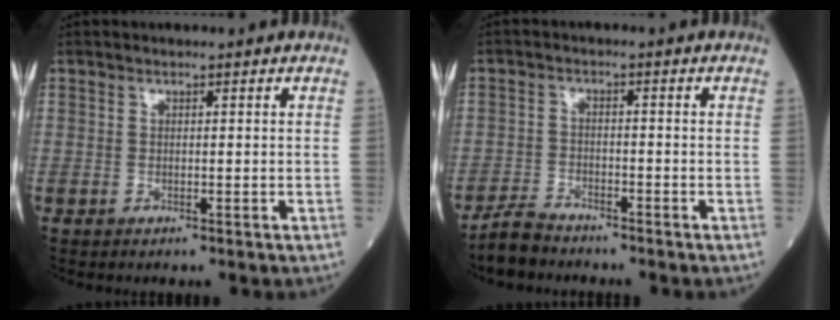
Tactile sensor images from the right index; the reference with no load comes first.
{"total": 3.8, "force": [-3.6, 0.9, 0.9], "torque": [-0.023, -0.008, -0.072]}